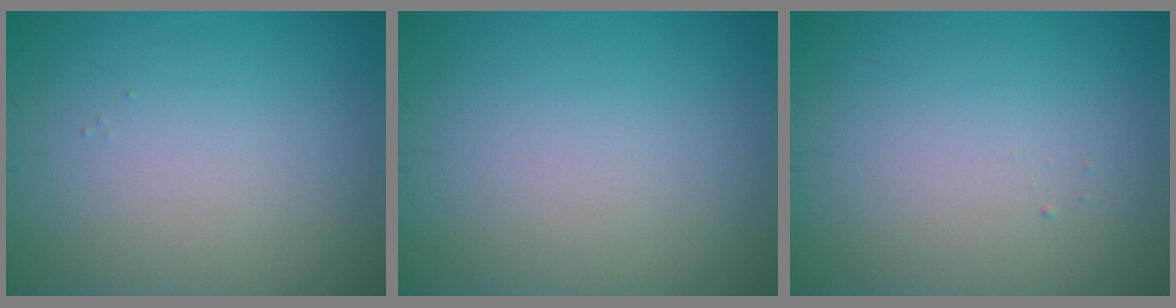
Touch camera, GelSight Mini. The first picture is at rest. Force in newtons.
{"total": 0.0}
{"total": 0.0}